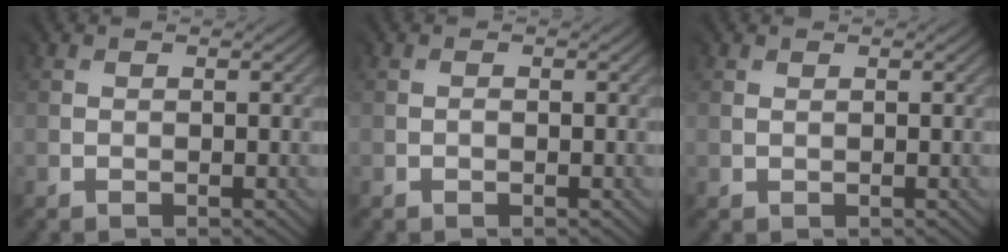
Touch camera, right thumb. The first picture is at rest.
{"total": 0.0}
{"total": 0.7, "force": [0.6, 0.3, -0.1], "torque": [0.004, 0.000, 0.013]}